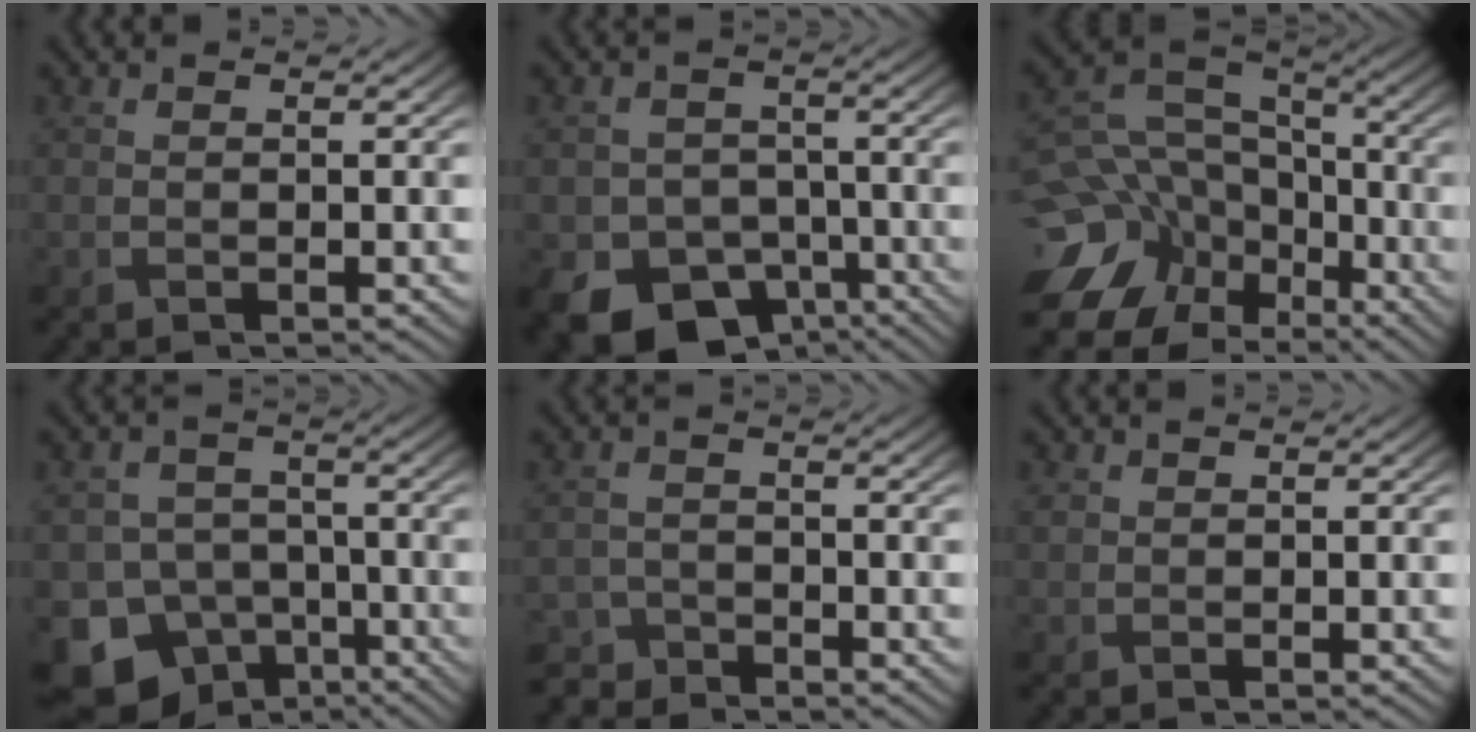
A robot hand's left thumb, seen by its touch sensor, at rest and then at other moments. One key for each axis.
{"total": 11.5, "fx": -6.7, "fy": 8.2, "fz": 4.5, "tx": -0.087, "ty": -0.036, "tz": -0.108}
{"total": 17.1, "fx": -7.3, "fy": 12.9, "fz": 8.5, "tx": -0.219, "ty": -0.027, "tz": -0.105}
{"total": 13.4, "fx": -8.3, "fy": 9.9, "fz": 3.5, "tx": -0.088, "ty": -0.043, "tz": -0.137}
{"total": 3.0, "fx": -2.9, "fy": 0.8, "fz": 0.1, "tx": -0.004, "ty": 0.000, "tz": -0.060}
{"total": 0.7, "fx": 0.3, "fy": 0.6, "fz": 0.1, "tx": -0.005, "ty": 0.000, "tz": 0.007}